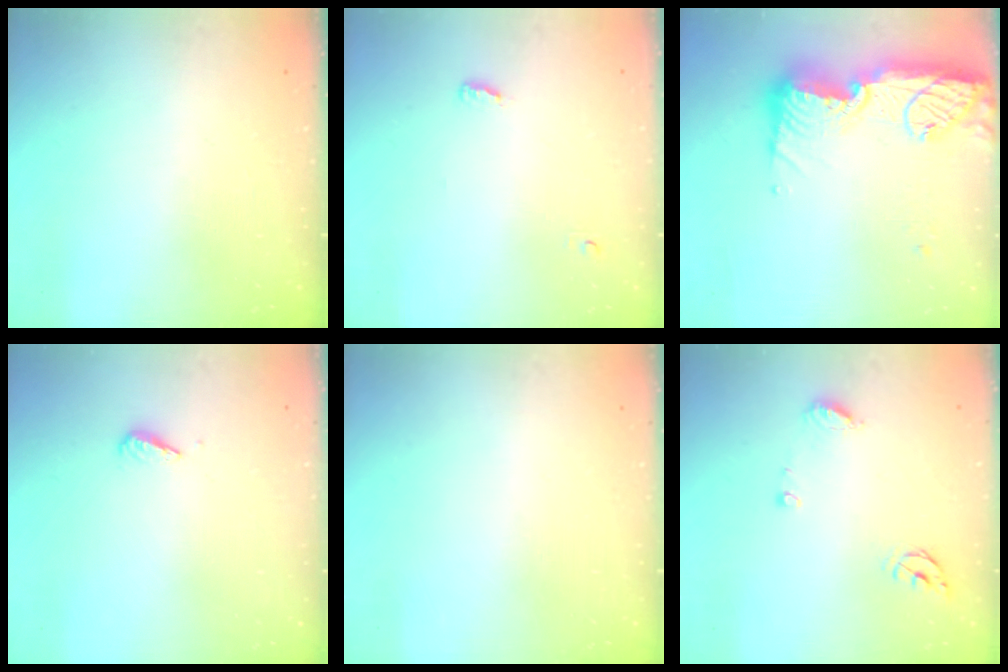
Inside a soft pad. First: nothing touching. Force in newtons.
{"total": 3.9, "press": 3.8, "slide": 1.0}
{"total": 21.5, "press": 20.4, "slide": 6.7}
{"total": 3.0, "press": 2.9, "slide": 0.6}
{"total": 0.0}
{"total": 7.9, "press": 7.8, "slide": 0.9}